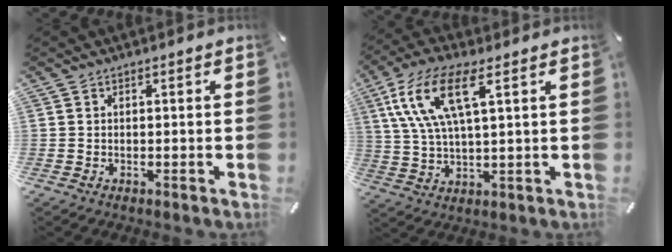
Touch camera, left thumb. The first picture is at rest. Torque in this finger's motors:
{"motor_torque": [0.37, 0.56, 1.46, -1.30, 0.60]}